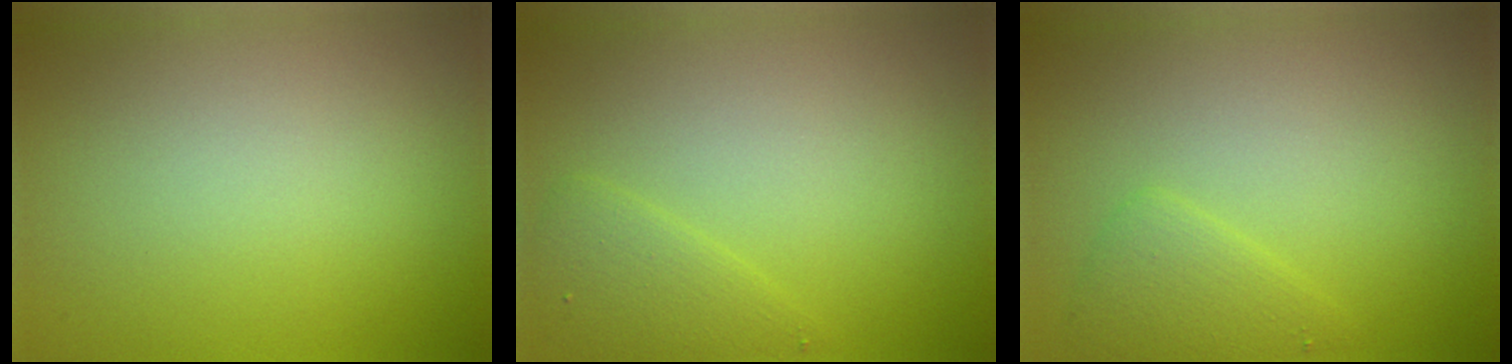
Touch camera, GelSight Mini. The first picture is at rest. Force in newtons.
{"total": 2.0, "press": 2.0, "slide": 0.1}
{"total": 2.1, "press": 2.1, "slide": 0.0}